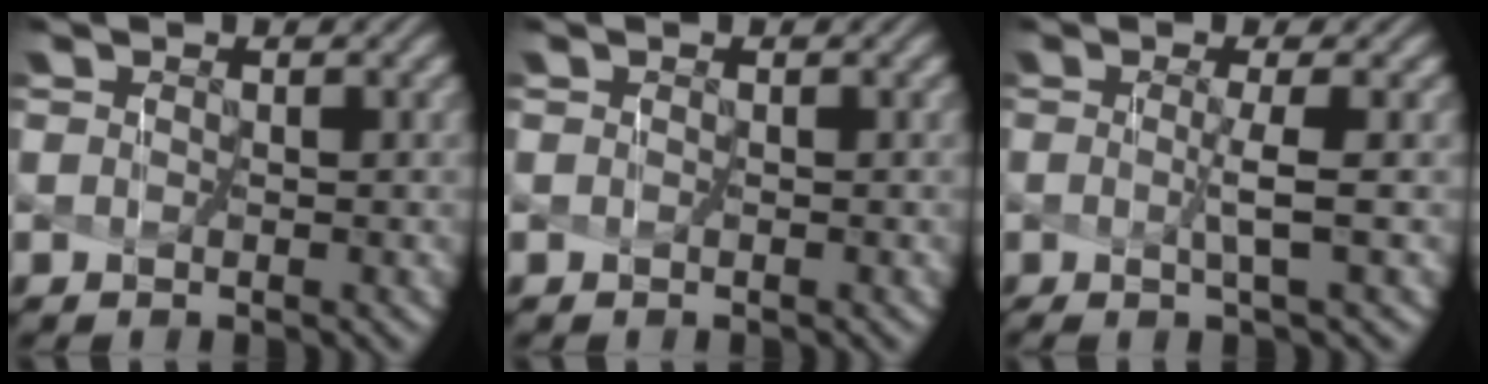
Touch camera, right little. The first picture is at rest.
{"total": 0.0}
{"total": 2.4, "force": [-0.6, -0.7, 2.2], "torque": [-0.050, -0.012, -0.001]}